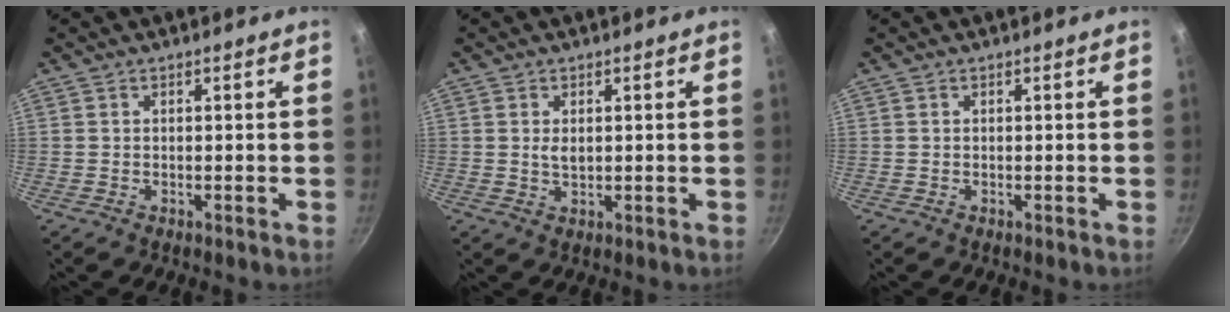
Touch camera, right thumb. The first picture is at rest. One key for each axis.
{"total": 2.2, "fx": 0.4, "fy": 1.3, "fz": 1.8, "tx": -0.031, "ty": -0.003, "tz": 0.010}
{"total": 0.0}